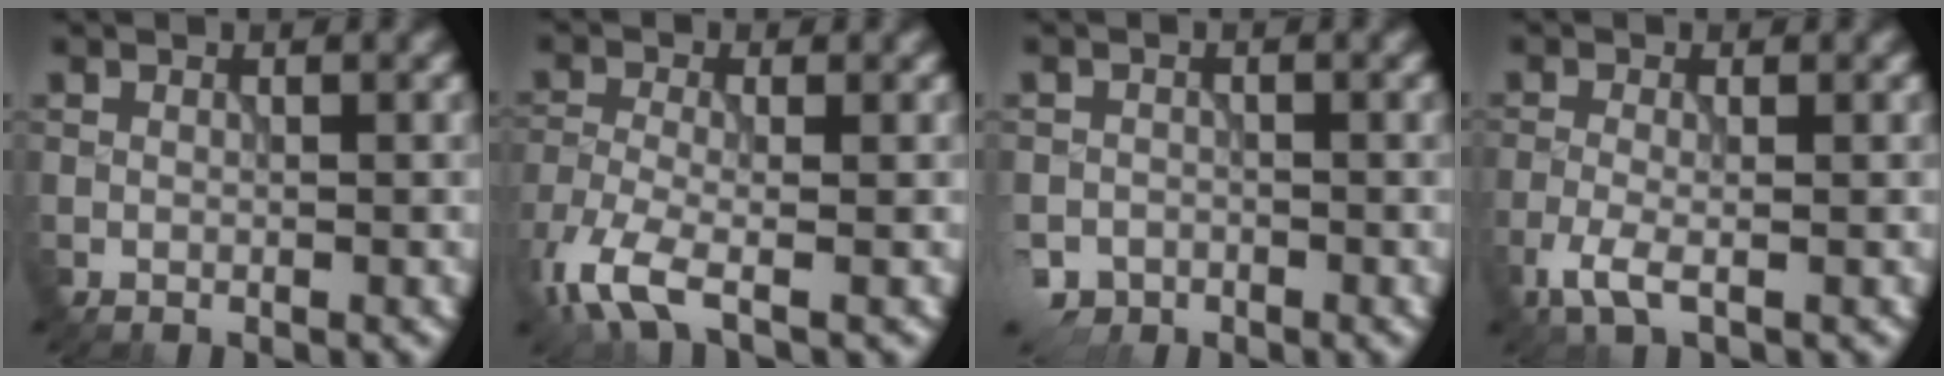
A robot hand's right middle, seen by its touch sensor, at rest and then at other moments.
{"total": 5.5, "force": [-3.6, 1.8, 3.8], "torque": [-0.090, -0.011, -0.082]}
{"total": 4.0, "force": [-2.8, 2.6, 1.1], "torque": [-0.020, -0.015, -0.052]}
{"total": 2.7, "force": [-1.5, 0.8, 2.1], "torque": [-0.051, -0.005, -0.035]}